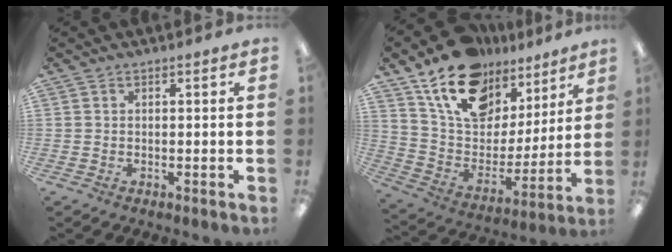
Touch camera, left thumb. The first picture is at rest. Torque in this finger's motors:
{"motor_torque": [0.77, 0.92, 1.51, -1.27, 0.24]}